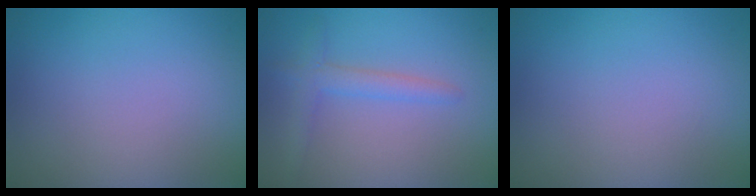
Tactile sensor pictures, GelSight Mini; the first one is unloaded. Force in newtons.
{"total": 2.1, "press": 2.1, "slide": 0.1}
{"total": 0.0}